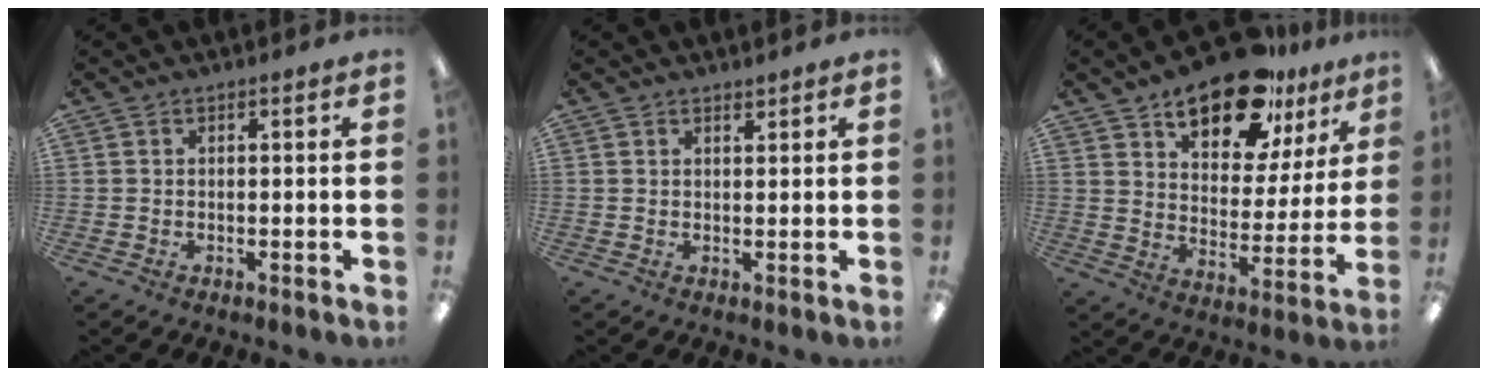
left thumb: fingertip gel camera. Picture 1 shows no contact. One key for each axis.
{"total": 1.3, "fx": 1.2, "fy": 0.4, "fz": 0.4, "tx": -0.009, "ty": -0.001, "tz": 0.023}
{"total": 17.9, "fx": 13.0, "fy": 8.0, "fz": 9.5, "tx": -0.145, "ty": -0.072, "tz": 0.223}